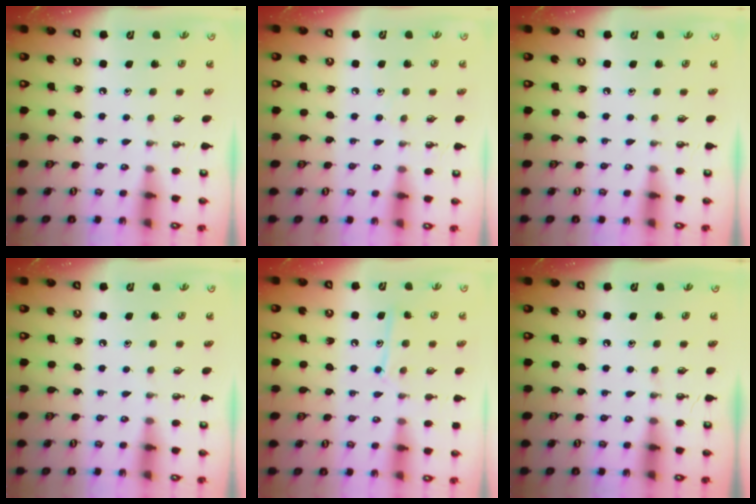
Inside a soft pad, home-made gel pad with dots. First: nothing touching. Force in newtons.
{"total": 5.6, "press": 5.6, "slide": 0.5}
{"total": 0.0}
{"total": 0.0}
{"total": 10.8, "press": 10.8, "slide": 0.9}
{"total": 0.0}